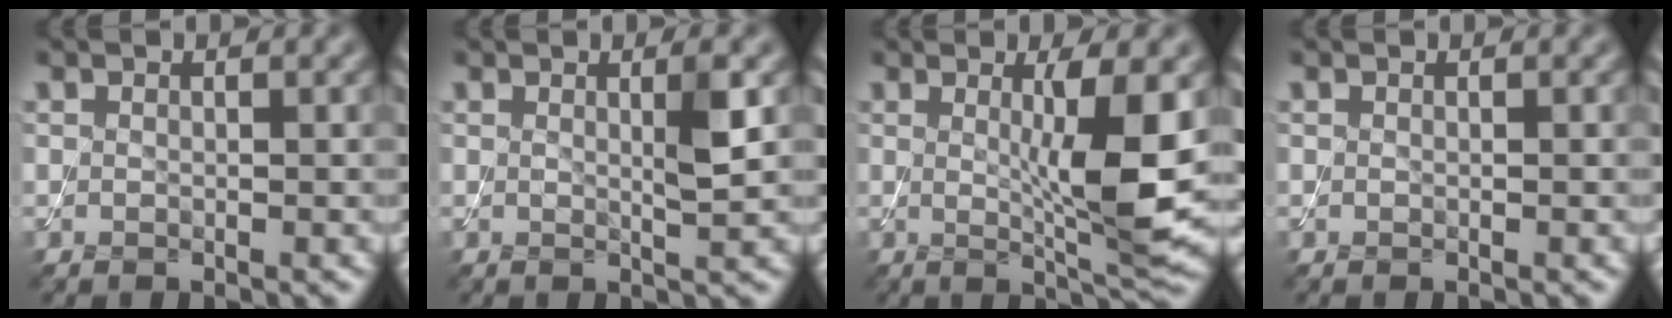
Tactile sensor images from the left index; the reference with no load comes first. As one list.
[{"total": 2.3, "force": [0.6, 0.3, 2.2], "torque": [-0.032, -0.002, 0.005]}, {"total": 6.5, "force": [0.7, 1.0, 6.4], "torque": [-0.100, -0.015, 0.016]}, {"total": 0.0}]